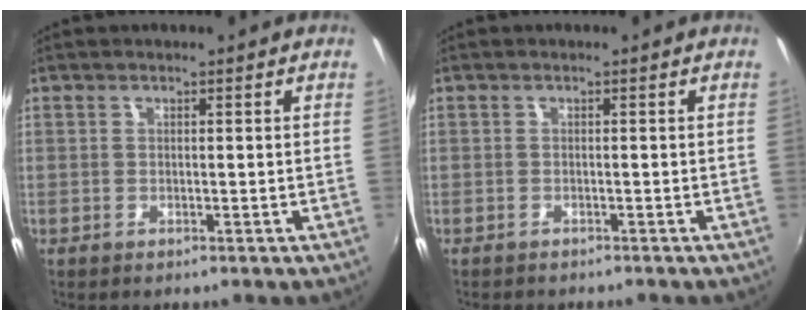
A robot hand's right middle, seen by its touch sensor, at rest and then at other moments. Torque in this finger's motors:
{"motor_torque": [0.01, -0.01, 0.00, 0.00]}